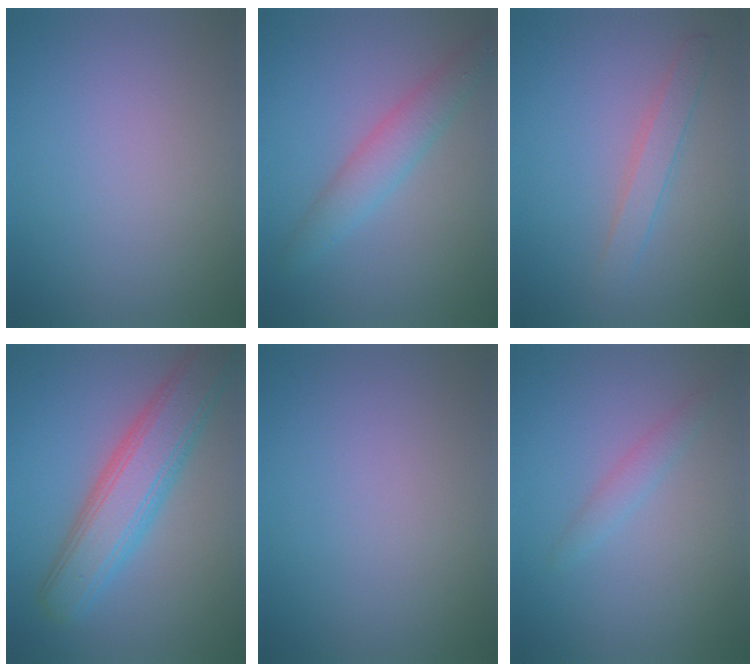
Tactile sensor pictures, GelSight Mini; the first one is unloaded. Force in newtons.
{"total": 3.2, "press": 3.2, "slide": 0.1}
{"total": 2.1, "press": 2.1, "slide": 0.0}
{"total": 6.8, "press": 6.8, "slide": 0.1}
{"total": 0.0}
{"total": 1.5, "press": 1.5, "slide": 0.1}